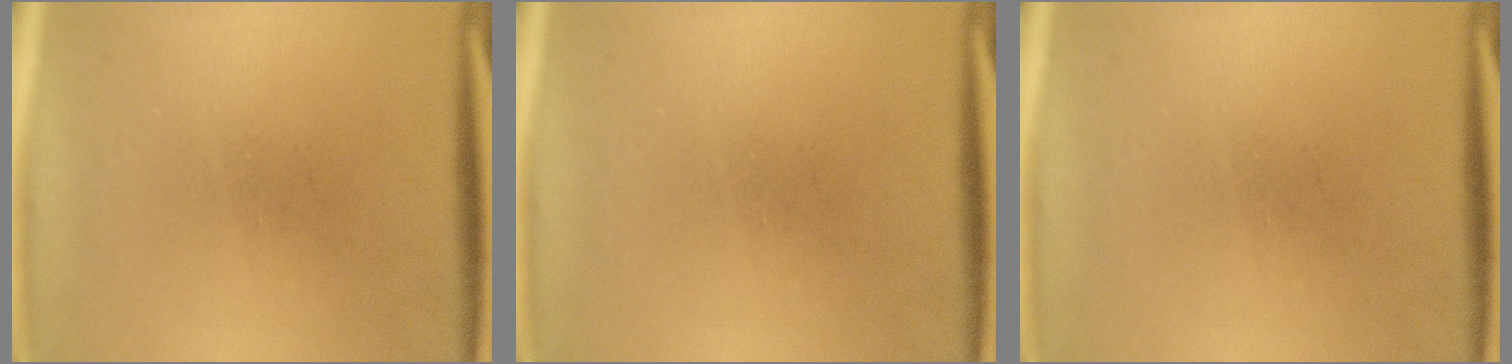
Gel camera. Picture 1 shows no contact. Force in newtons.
{"total": 0.0}
{"total": 0.0}